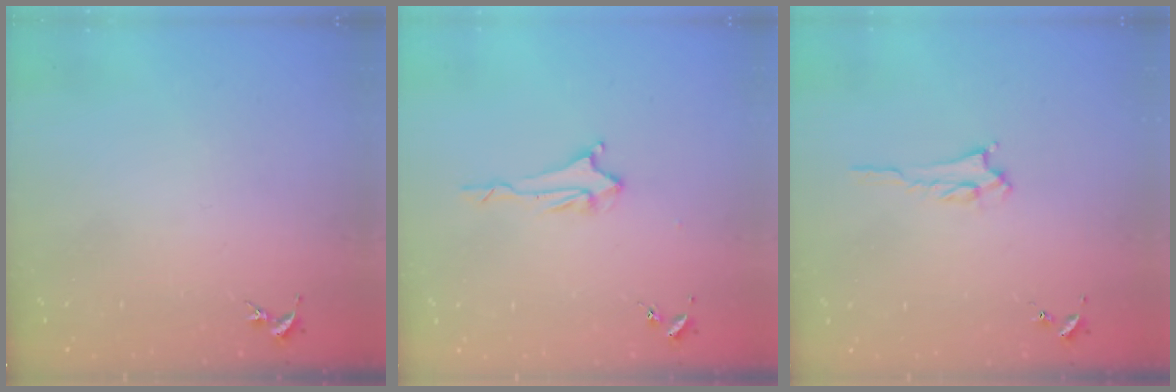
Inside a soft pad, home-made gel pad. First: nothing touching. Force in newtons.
{"total": 2.0, "press": 2.0, "slide": 0.4}
{"total": 2.2, "press": 2.2, "slide": 0.3}